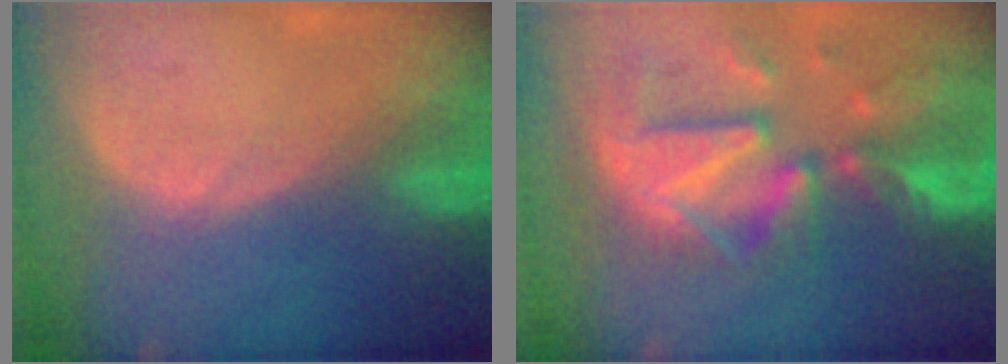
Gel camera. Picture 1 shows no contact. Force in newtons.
{"total": 12.1, "press": 10.5, "slide": 6.1}